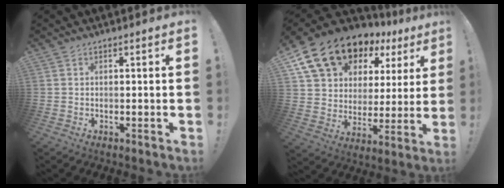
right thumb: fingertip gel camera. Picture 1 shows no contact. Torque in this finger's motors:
{"motor_torque": [0.02, 2.34, 1.45, 1.32, 0.20]}